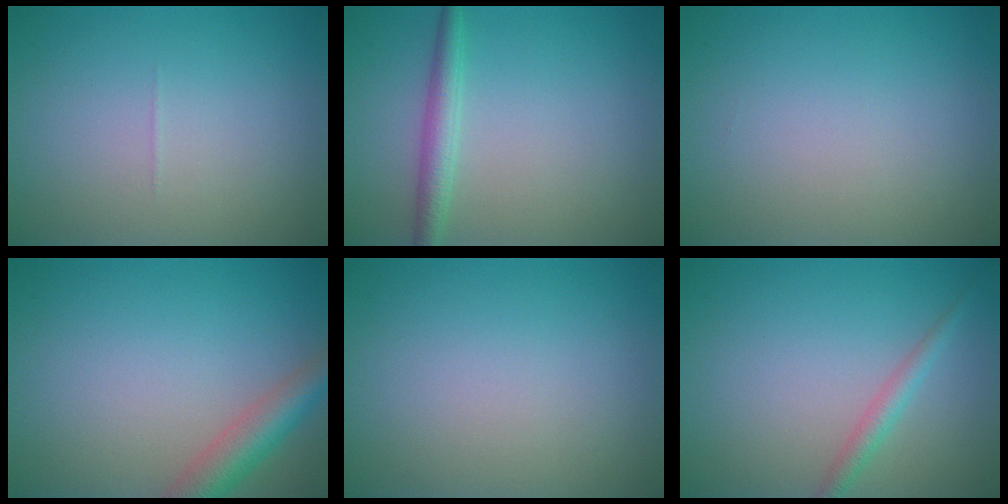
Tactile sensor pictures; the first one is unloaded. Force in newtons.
{"total": 2.3, "press": 2.3, "slide": 0.1}
{"total": 0.0}
{"total": 3.9, "press": 3.9, "slide": 0.2}
{"total": 0.0}
{"total": 1.7, "press": 1.7, "slide": 0.1}